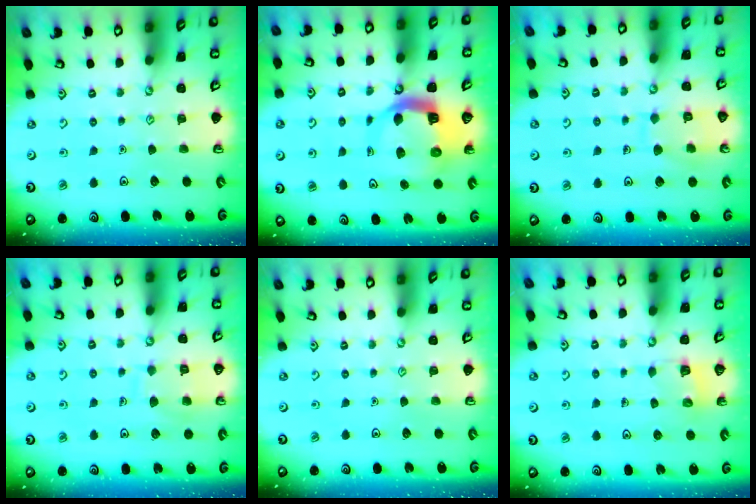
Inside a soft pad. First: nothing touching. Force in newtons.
{"total": 10.3, "press": 10.3, "slide": 1.2}
{"total": 8.3, "press": 8.3, "slide": 0.4}
{"total": 8.0, "press": 8.0, "slide": 0.8}
{"total": 0.0}
{"total": 4.6, "press": 4.6, "slide": 0.3}